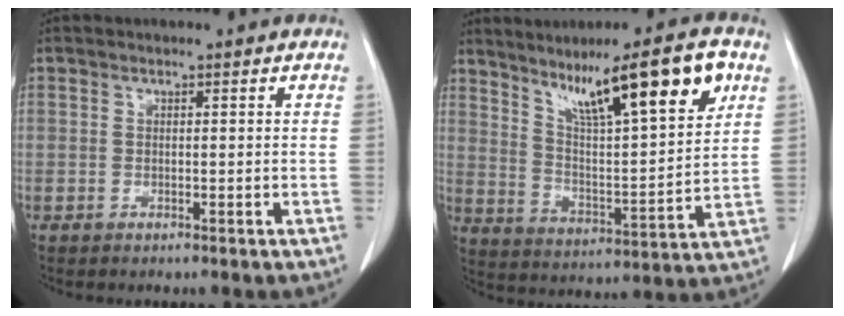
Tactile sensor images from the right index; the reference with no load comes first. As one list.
[{"total": 18.4, "force": [10.4, 2.5, 15.0], "torque": [-0.234, 0.011, 0.173]}]